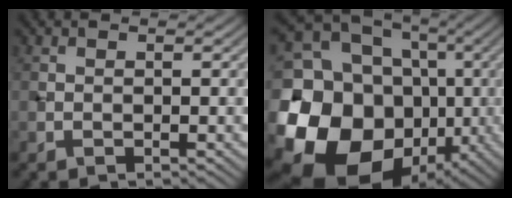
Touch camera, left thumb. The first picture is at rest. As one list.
[{"total": 23.4, "force": [-5.3, 20.4, 10.1], "torque": [-0.236, -0.031, -0.118]}]